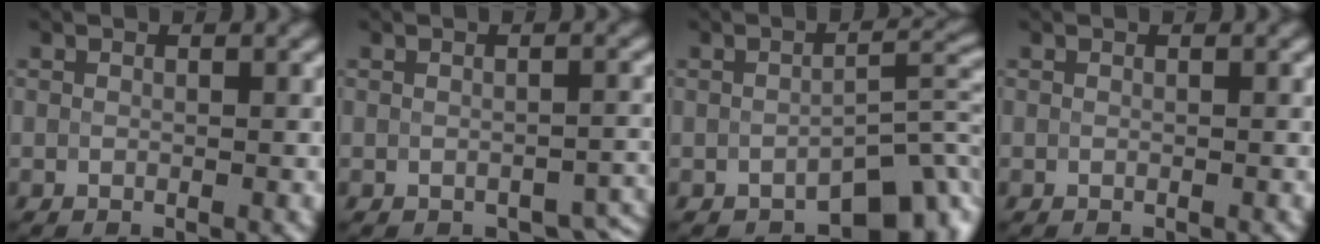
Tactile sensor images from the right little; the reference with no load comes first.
{"total": 3.2, "force": [-2.0, 1.8, 1.7], "torque": [-0.005, -0.005, -0.023]}
{"total": 7.0, "force": [-4.6, 3.1, 4.2], "torque": [-0.030, -0.002, -0.070]}
{"total": 0.0}